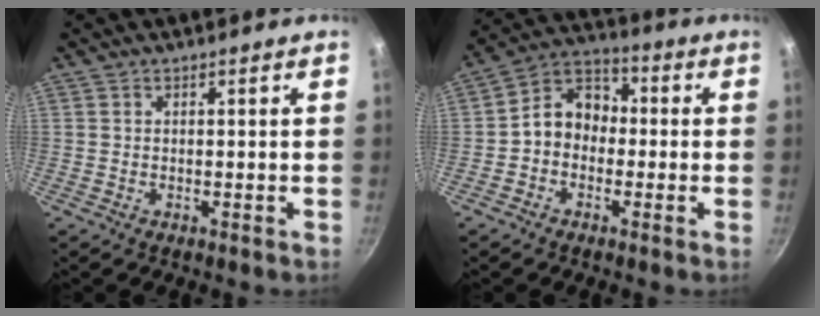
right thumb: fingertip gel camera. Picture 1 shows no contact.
{"total": 9.1, "force": [-1.1, 7.3, 5.4], "torque": [-0.064, 0.038, -0.037]}